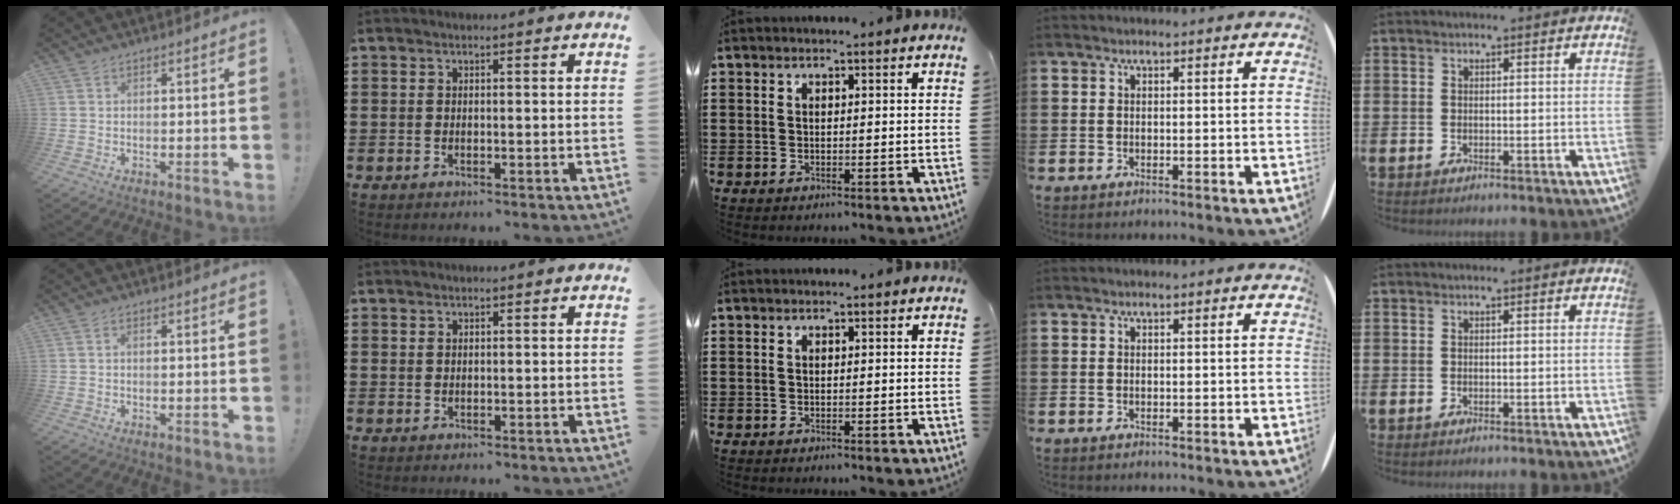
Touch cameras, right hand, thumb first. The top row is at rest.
{"thumb": {"total": 0.7, "force": [0.0, 0.4, 0.5], "torque": [-0.016, 0.005, 0.001]}, "index": {"total": 0.5, "force": [0.4, 0.4, 0.0], "torque": [-0.002, 0.001, 0.008]}}